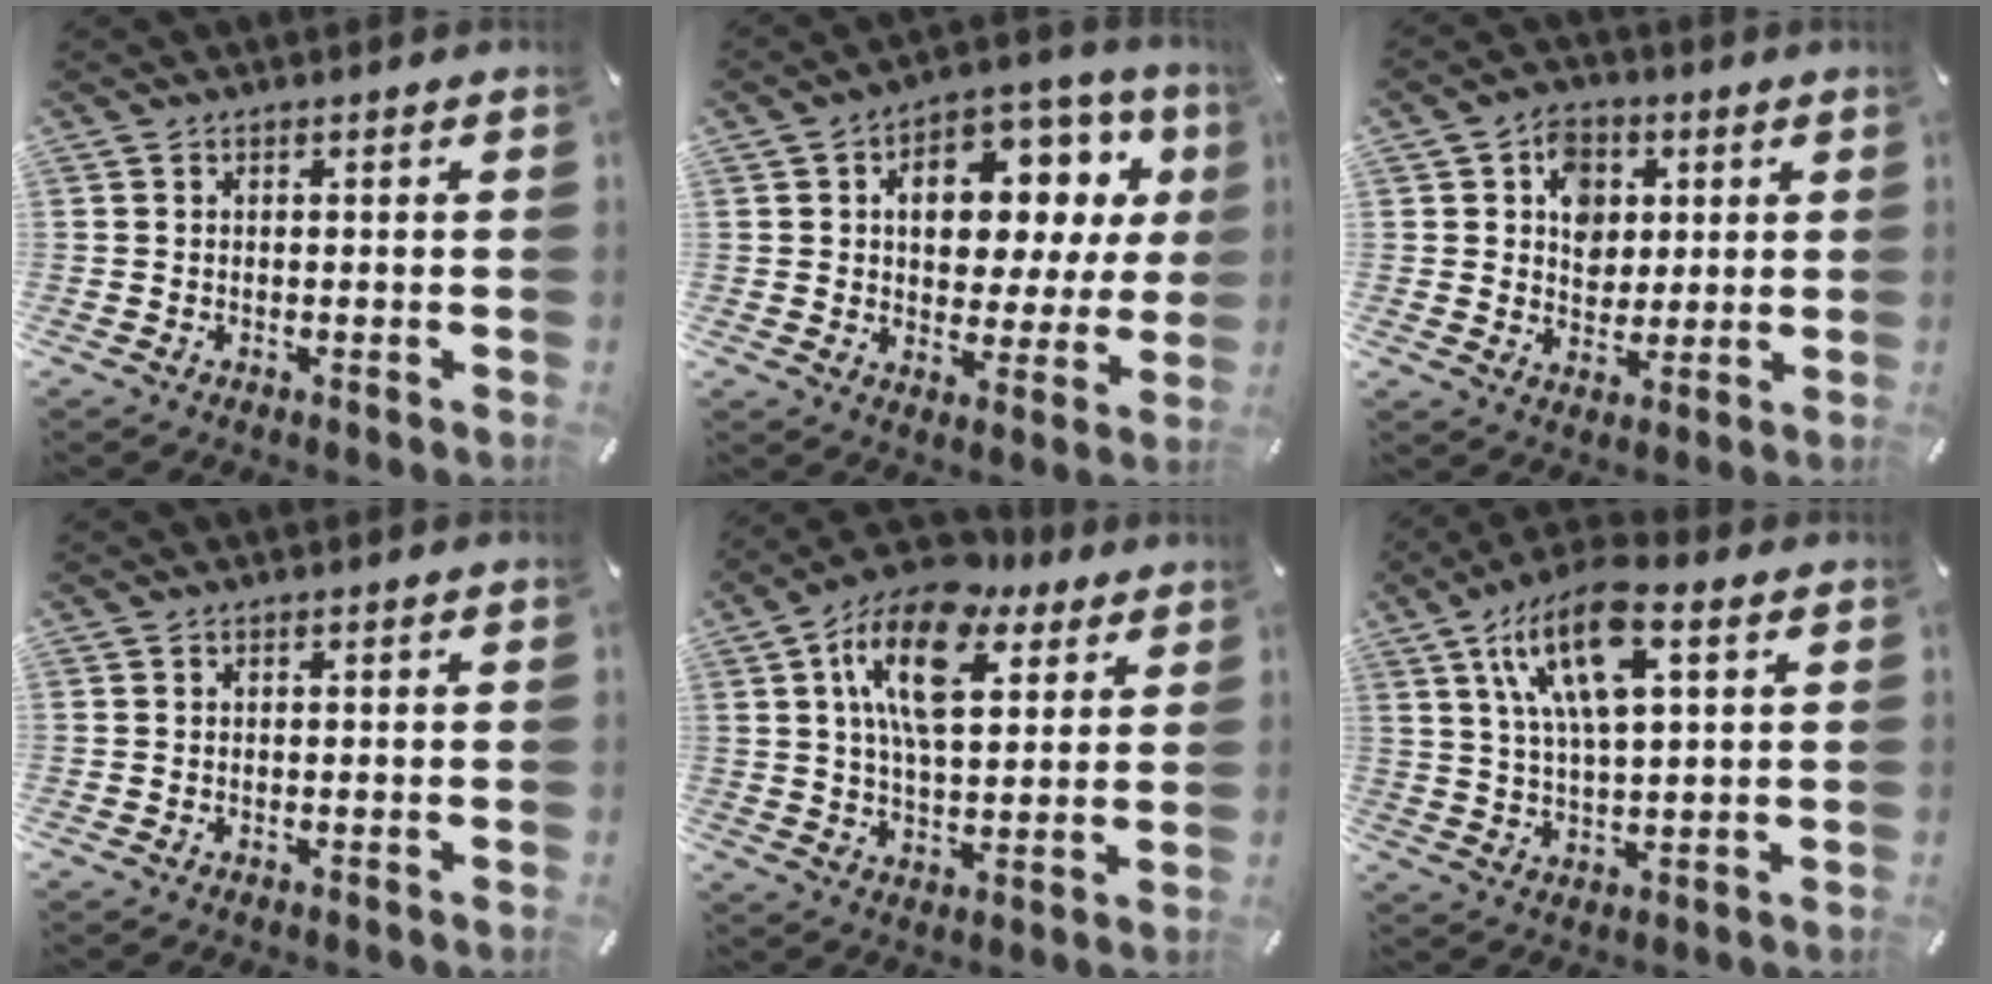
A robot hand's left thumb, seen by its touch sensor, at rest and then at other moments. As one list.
[{"total": 14.7, "force": [4.6, 9.7, 10.1], "torque": [-0.142, -0.025, 0.078]}, {"total": 8.4, "force": [2.1, 7.3, 3.7], "torque": [-0.044, 0.002, 0.034]}, {"total": 0.0}, {"total": 17.3, "force": [8.0, 9.1, 12.3], "torque": [-0.224, -0.018, 0.135]}, {"total": 14.6, "force": [6.6, 5.6, 11.8], "torque": [-0.244, -0.005, 0.112]}]